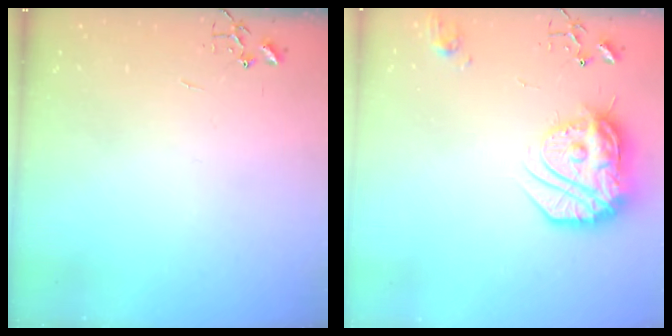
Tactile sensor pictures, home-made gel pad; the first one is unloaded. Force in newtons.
{"total": 19.3, "press": 19.2, "slide": 1.7}